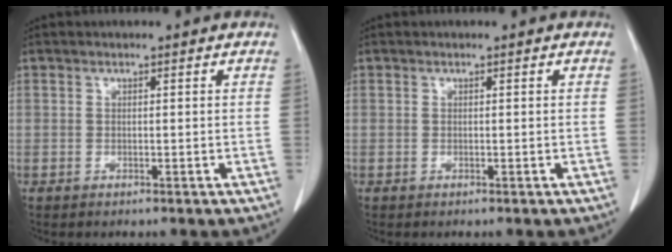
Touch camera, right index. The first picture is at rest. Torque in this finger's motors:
{"motor_torque": [-0.01, 0.02, -0.01, -0.01]}